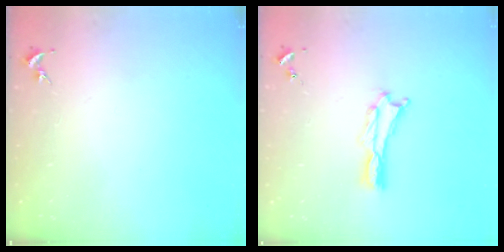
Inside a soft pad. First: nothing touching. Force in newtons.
{"total": 0.8, "press": 0.7, "slide": 0.2}